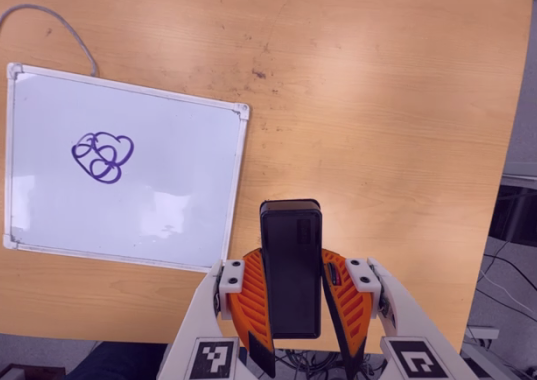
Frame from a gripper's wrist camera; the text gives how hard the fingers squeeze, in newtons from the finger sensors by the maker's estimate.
{"total": 9.2, "left": 7.8, "right": 10.6}